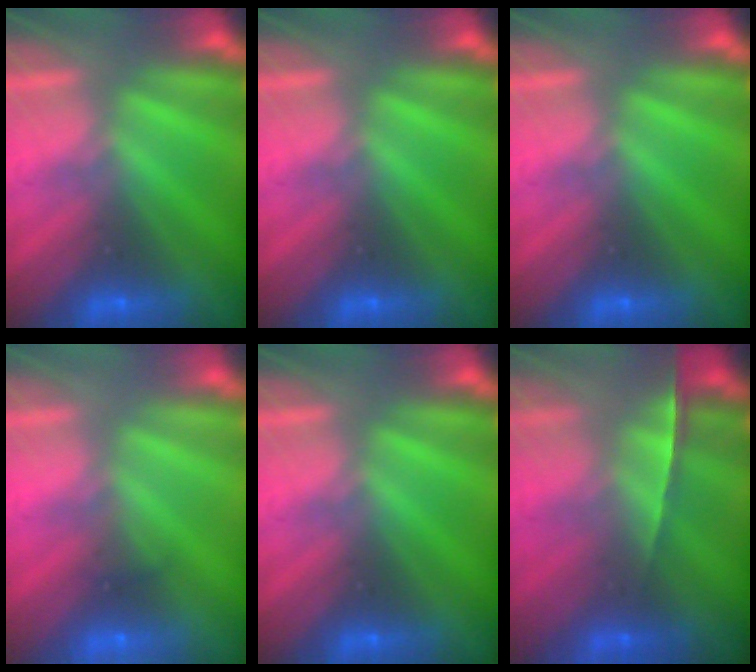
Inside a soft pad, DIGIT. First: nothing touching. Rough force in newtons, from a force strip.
{"total": 0.0}
{"total": 0.0}
{"total": 2.0}
{"total": 0.0}
{"total": 1.6}